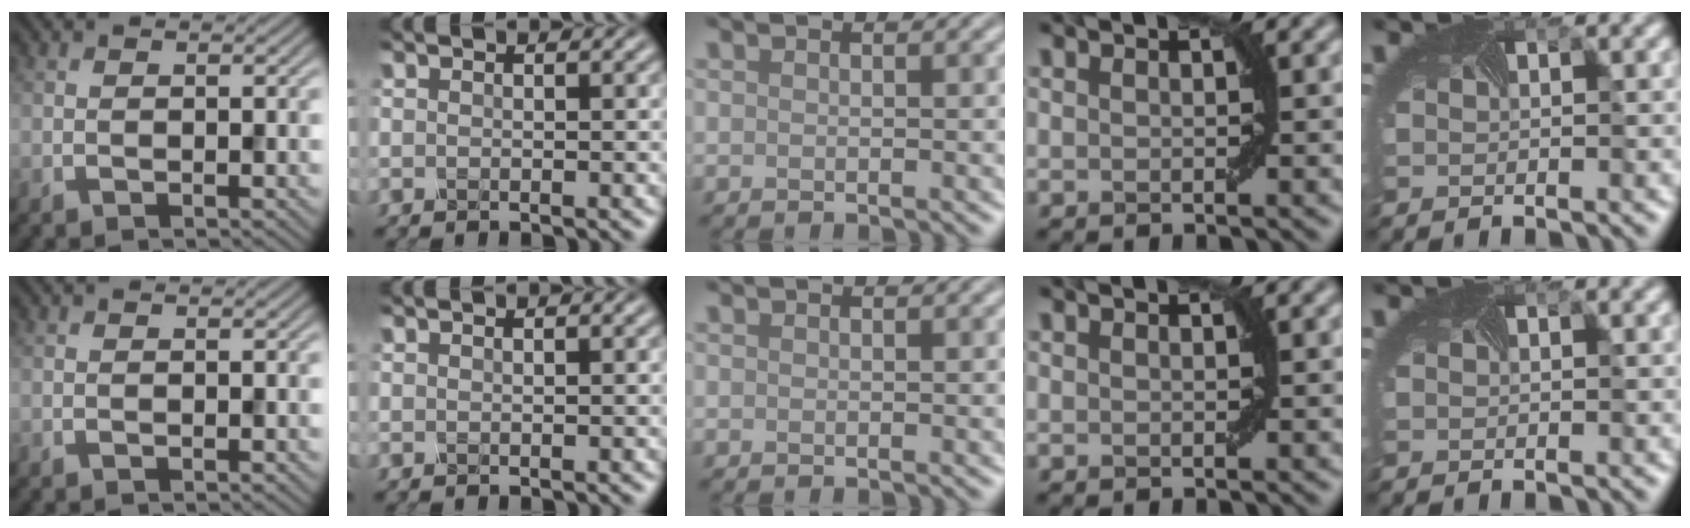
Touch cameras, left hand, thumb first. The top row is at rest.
{}